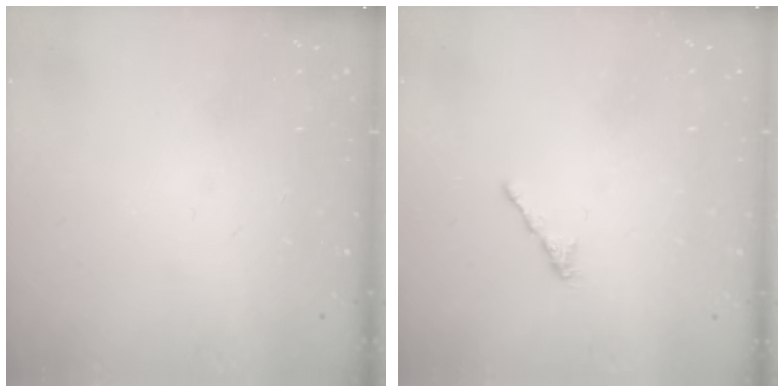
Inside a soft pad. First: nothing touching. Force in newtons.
{"total": 1.7, "press": 1.6, "slide": 0.5}